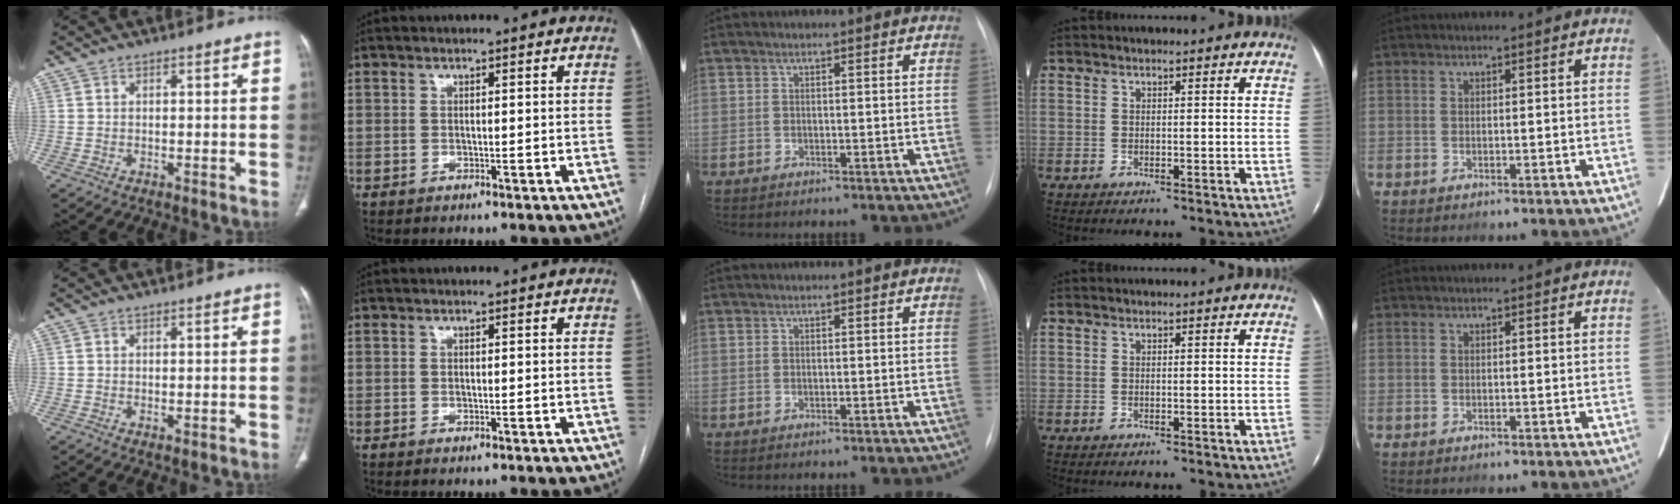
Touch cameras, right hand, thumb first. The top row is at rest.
{"thumb": {"total": 1.0, "force": [-0.2, 0.5, 0.8], "torque": [-0.014, -0.004, 0.001]}, "index": {"total": 0.5, "force": [-0.5, 0.0, 0.3], "torque": [-0.004, -0.001, -0.006]}}